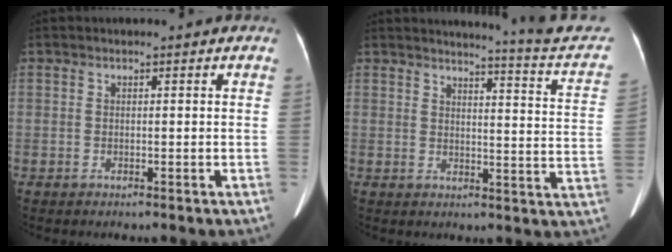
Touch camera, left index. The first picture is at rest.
{"total": 13.8, "force": [13.3, -0.9, 3.5], "torque": [-0.040, -0.084, 0.133]}